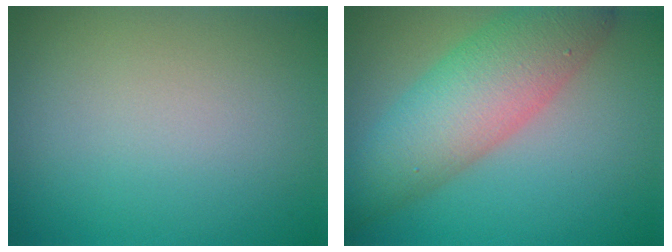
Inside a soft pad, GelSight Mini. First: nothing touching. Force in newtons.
{"total": 8.0, "press": 8.0, "slide": 0.2}